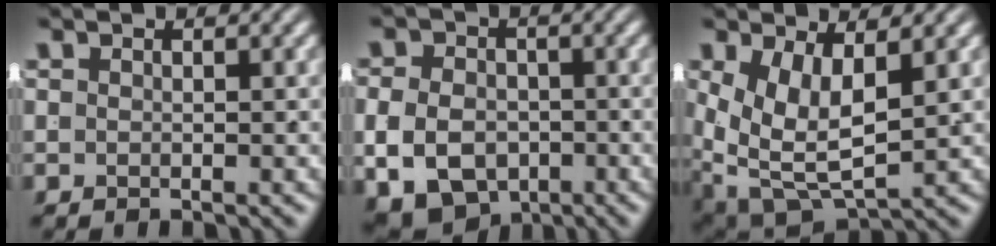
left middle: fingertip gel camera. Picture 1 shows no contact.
{"total": 9.3, "force": [-3.7, 7.4, 4.2], "torque": [-0.082, -0.041, -0.052]}
{"total": 9.4, "force": [-2.7, 7.0, 5.7], "torque": [-0.132, -0.070, -0.021]}